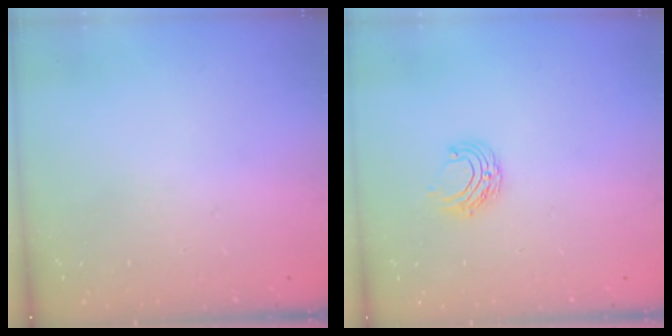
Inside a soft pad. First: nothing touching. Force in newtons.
{"total": 6.5, "press": 6.5, "slide": 0.6}